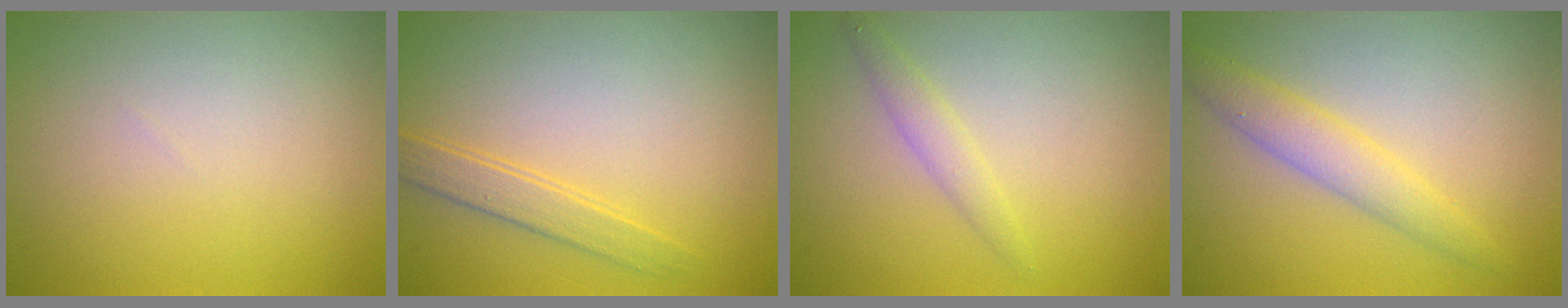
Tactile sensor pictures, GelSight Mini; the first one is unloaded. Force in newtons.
{"total": 2.0, "press": 2.0, "slide": 0.1}
{"total": 1.5, "press": 1.5, "slide": 0.0}
{"total": 2.8, "press": 2.8, "slide": 0.1}